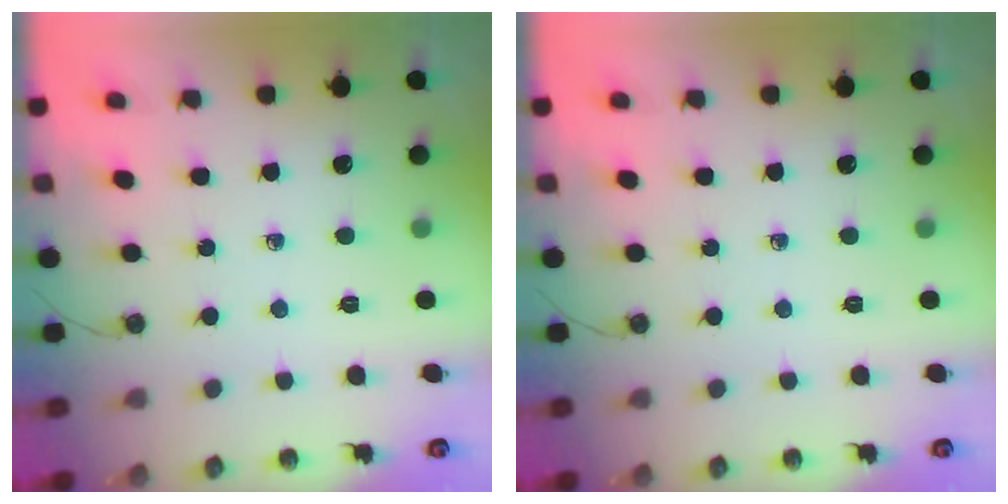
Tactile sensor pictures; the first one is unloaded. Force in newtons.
{"total": 0.0}